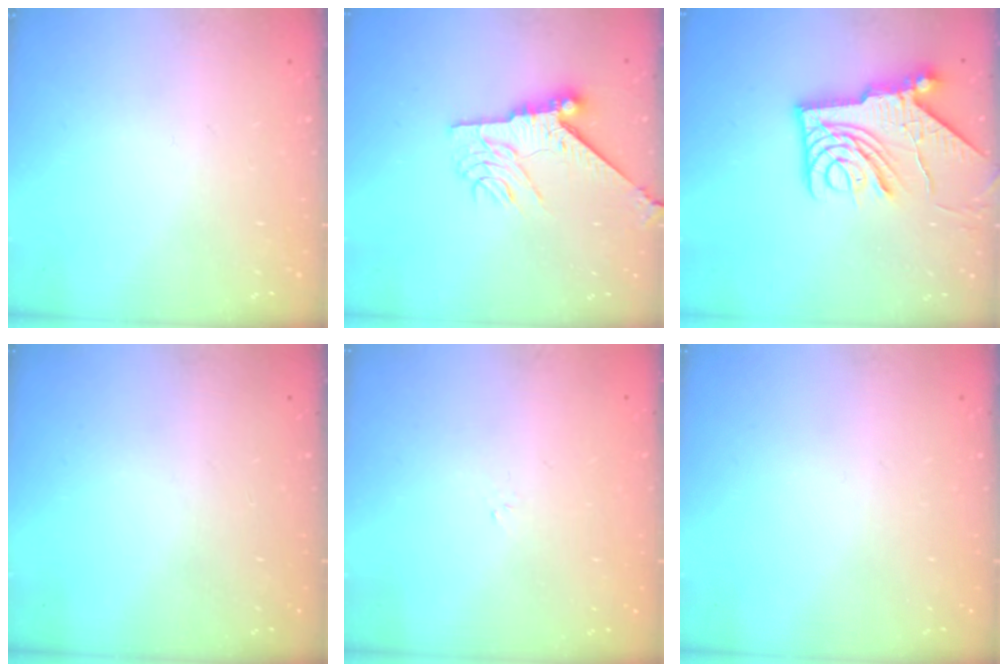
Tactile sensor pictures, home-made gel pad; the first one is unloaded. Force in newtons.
{"total": 9.5, "press": 9.5, "slide": 0.6}
{"total": 13.7, "press": 13.6, "slide": 1.5}
{"total": 0.0}
{"total": 1.2, "press": 1.2, "slide": 0.4}
{"total": 0.0}